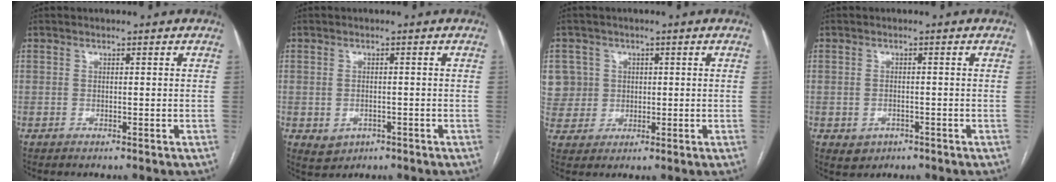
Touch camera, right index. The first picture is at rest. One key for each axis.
{"total": 3.0, "fx": -1.1, "fy": 2.4, "fz": 1.5, "tx": -0.026, "ty": -0.002, "tz": -0.003}
{"total": 9.0, "fx": 2.3, "fy": 8.7, "fz": 0.9, "tx": -0.034, "ty": 0.035, "tz": 0.065}
{"total": 2.7, "fx": -1.2, "fy": 2.1, "fz": 1.1, "tx": -0.017, "ty": 0.002, "tz": -0.006}